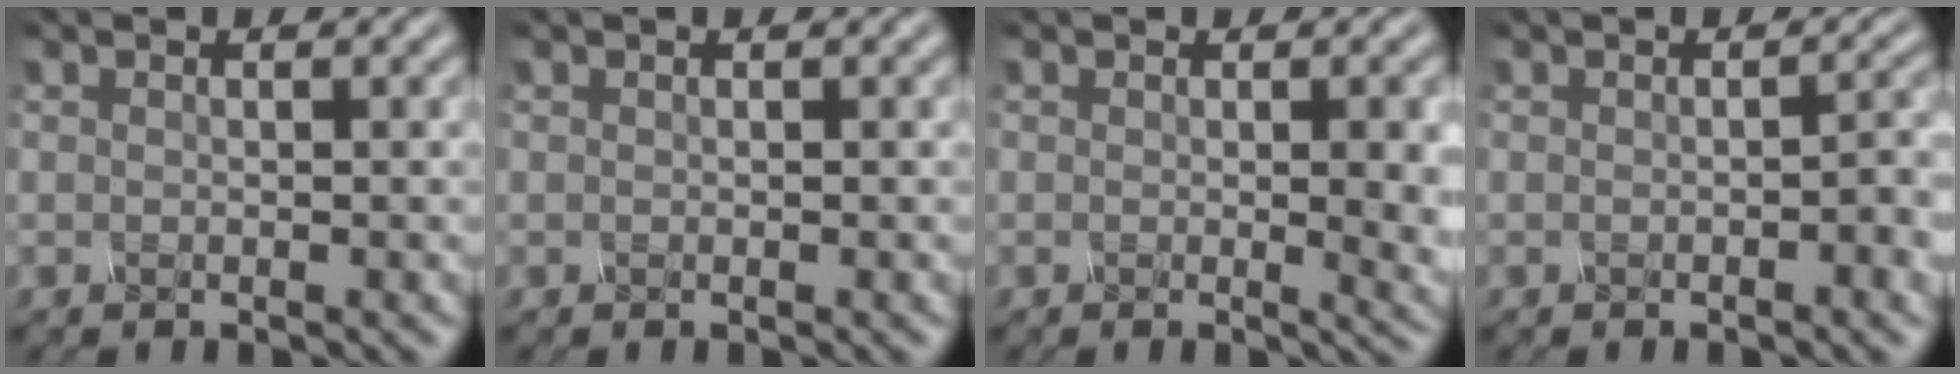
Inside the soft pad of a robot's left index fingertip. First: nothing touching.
{"total": 0.0}
{"total": 4.2, "force": [0.1, 1.2, 4.0], "torque": [-0.044, -0.004, 0.002]}
{"total": 1.9, "force": [-0.5, 0.4, 1.8], "torque": [-0.023, 0.003, -0.006]}